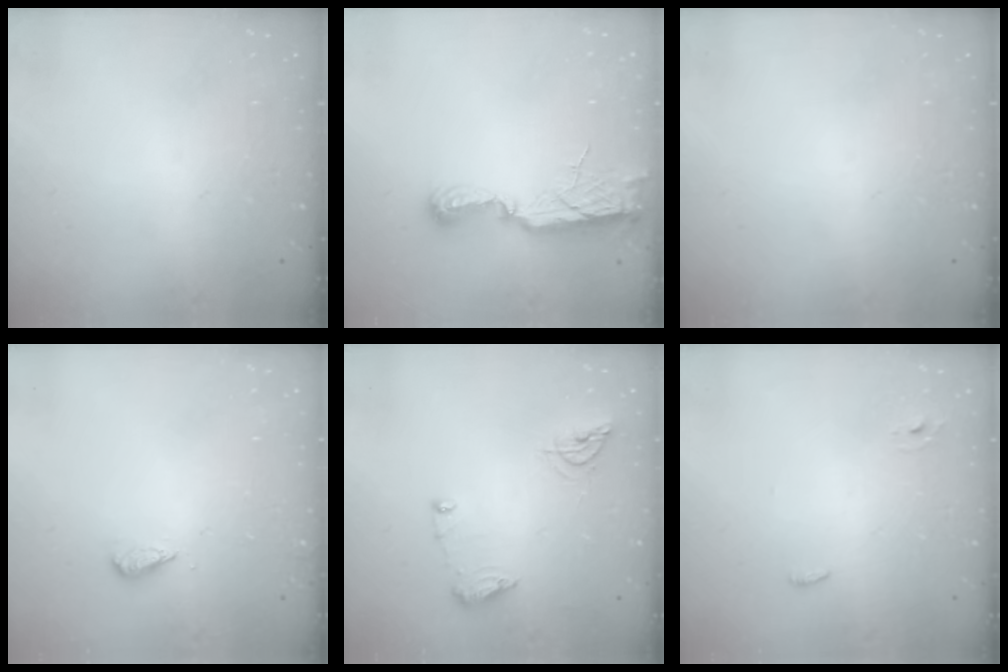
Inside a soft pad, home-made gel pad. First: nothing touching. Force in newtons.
{"total": 8.9, "press": 8.7, "slide": 1.6}
{"total": 0.0}
{"total": 3.0, "press": 3.0, "slide": 0.1}
{"total": 9.5, "press": 9.5, "slide": 0.9}
{"total": 3.0, "press": 2.8, "slide": 1.2}